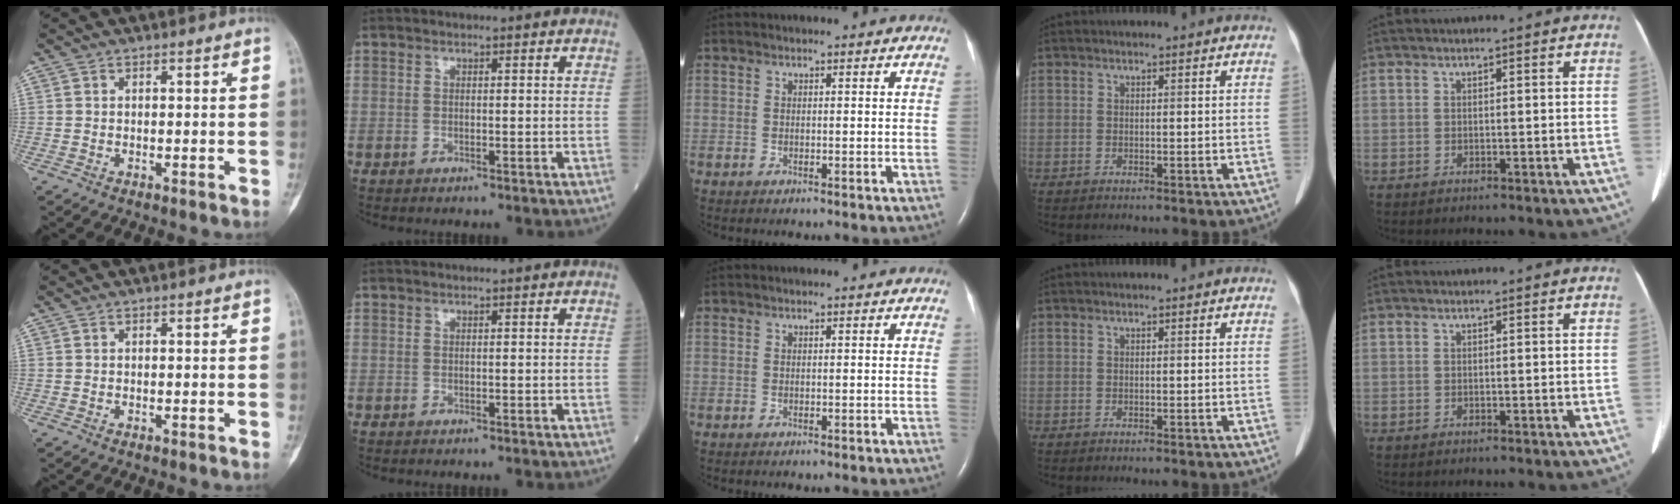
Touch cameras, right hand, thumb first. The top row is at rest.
{}